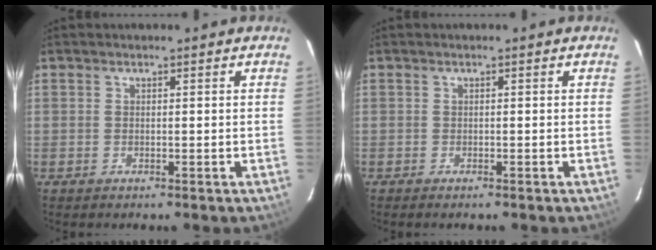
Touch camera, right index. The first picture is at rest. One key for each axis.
{"total": 0.8, "fx": -0.7, "fy": 0.3, "fz": 0.3, "tx": -0.008, "ty": -0.002, "tz": -0.014}